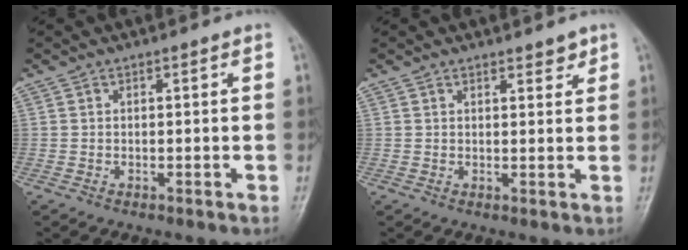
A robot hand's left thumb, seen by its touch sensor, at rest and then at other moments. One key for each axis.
{"total": 2.3, "fx": 1.8, "fy": 1.0, "fz": 0.9, "tx": 0.002, "ty": -0.012, "tz": 0.023}